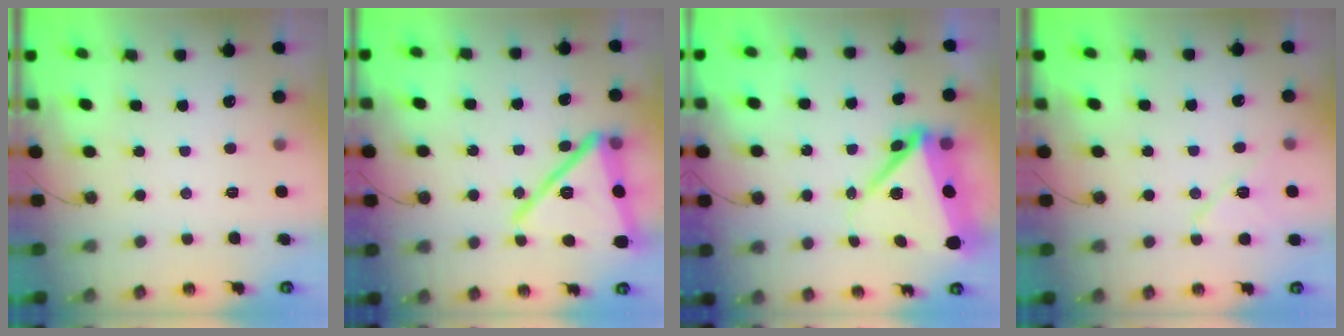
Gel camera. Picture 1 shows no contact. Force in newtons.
{"total": 21.8, "press": 20.7, "slide": 6.8}
{"total": 12.4, "press": 12.3, "slide": 1.5}
{"total": 9.0, "press": 9.0, "slide": 0.6}